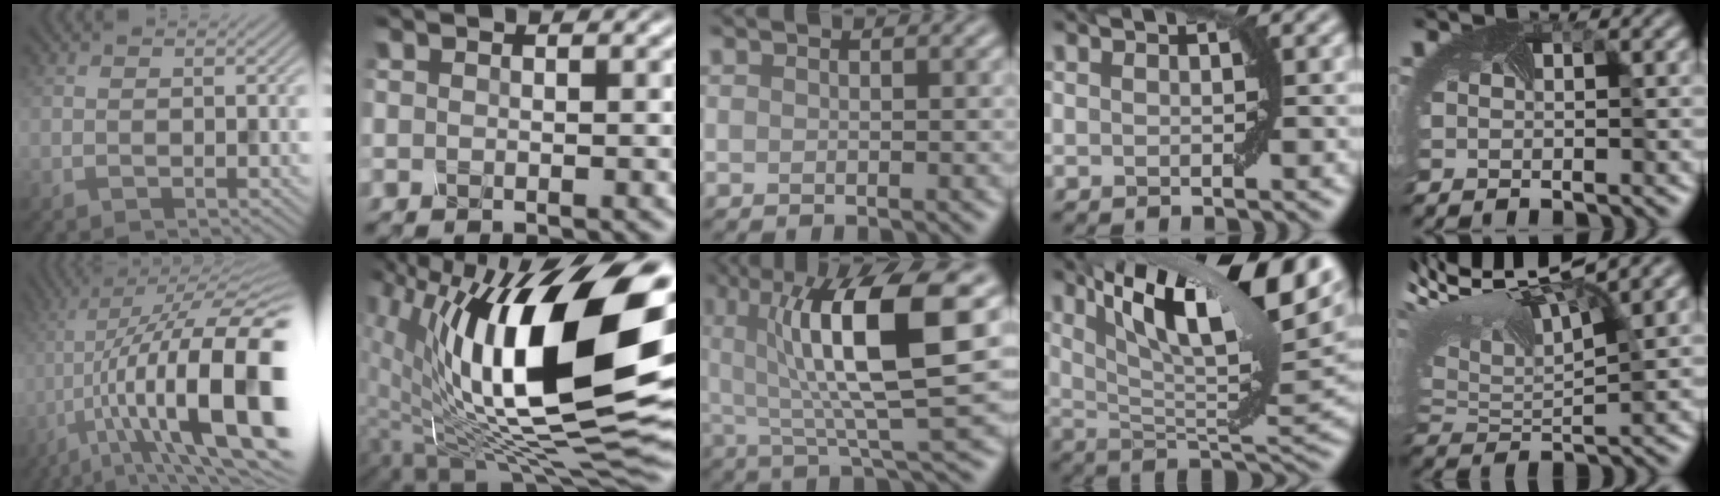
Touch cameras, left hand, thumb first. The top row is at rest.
{"thumb": {"total": 19.5, "force": [-5.4, 6.1, 17.7], "torque": [-0.290, 0.007, -0.087]}, "index": {"total": 19.3, "force": [3.7, 7.8, 17.3], "torque": [-0.283, 0.009, 0.058]}, "middle": {"total": 11.2, "force": [2.4, 2.6, 10.6], "torque": [-0.163, -0.006, 0.046]}, "ring": {"total": 15.3, "force": [7.1, 4.5, 12.8], "torque": [-0.209, 0.012, 0.119]}, "little": {"total": 9.9, "force": [4.7, 4.0, 7.7], "torque": [-0.169, 0.006, 0.094]}}